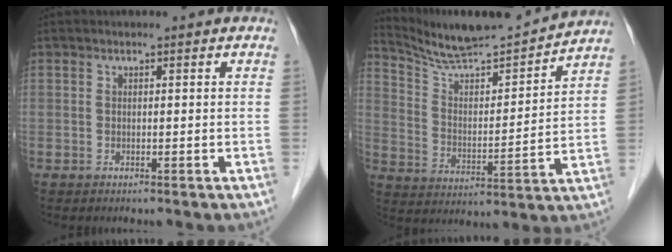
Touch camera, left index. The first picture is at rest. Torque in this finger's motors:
{"motor_torque": [0.15, -0.20, 0.04, 0.04]}